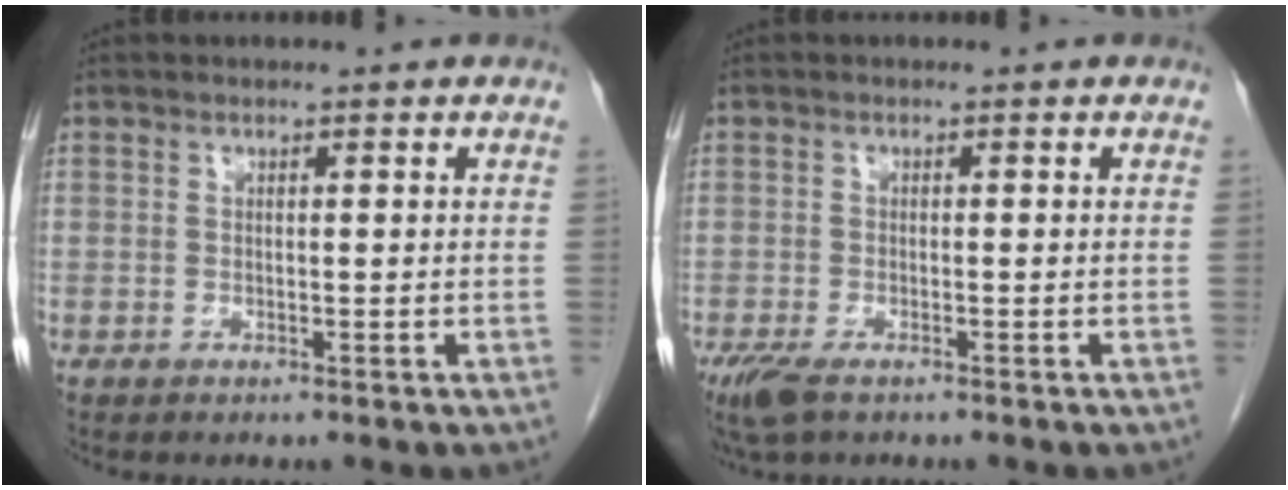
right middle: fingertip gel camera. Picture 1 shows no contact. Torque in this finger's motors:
{"motor_torque": [0.89, -0.75, 0.13, 0.05]}